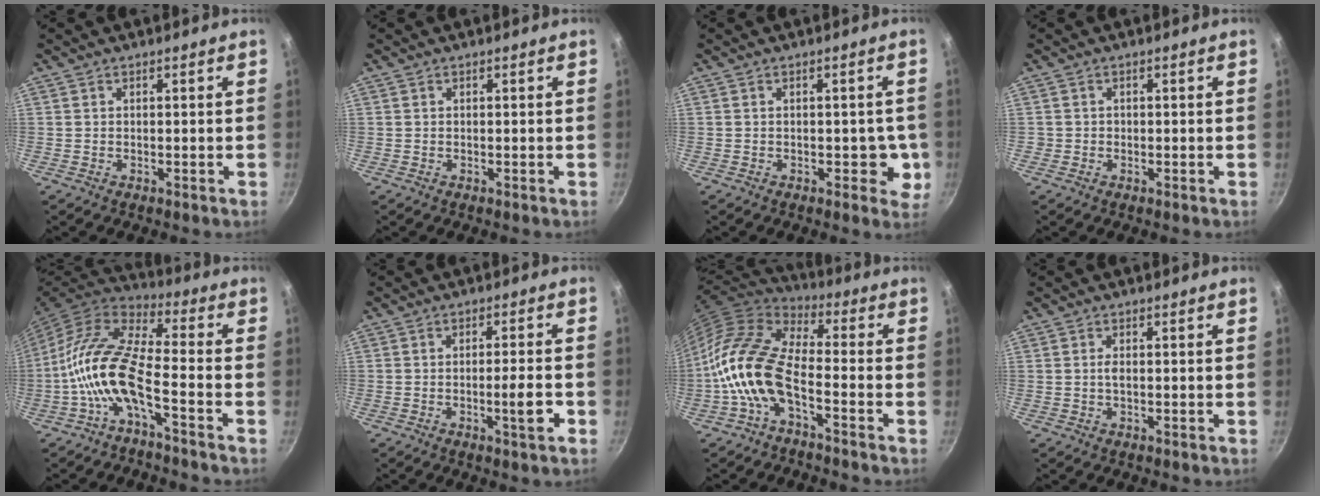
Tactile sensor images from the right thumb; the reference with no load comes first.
{"total": 0.0}
{"total": 4.7, "force": [-0.8, 3.0, 3.5], "torque": [-0.007, 0.002, -0.011]}
{"total": 0.9, "force": [-0.2, 0.8, 0.1], "torque": [0.002, 0.002, -0.003]}
{"total": 13.6, "force": [-4.6, 4.5, 11.9], "torque": [-0.237, 0.049, -0.105]}
{"total": 5.2, "force": [-1.9, 0.8, 4.8], "torque": [-0.064, 0.017, -0.027]}
{"total": 14.0, "force": [-4.7, 6.6, 11.4], "torque": [-0.218, 0.042, -0.111]}
{"total": 1.2, "force": [0.0, 0.6, 1.1], "torque": [-0.020, 0.002, -0.002]}